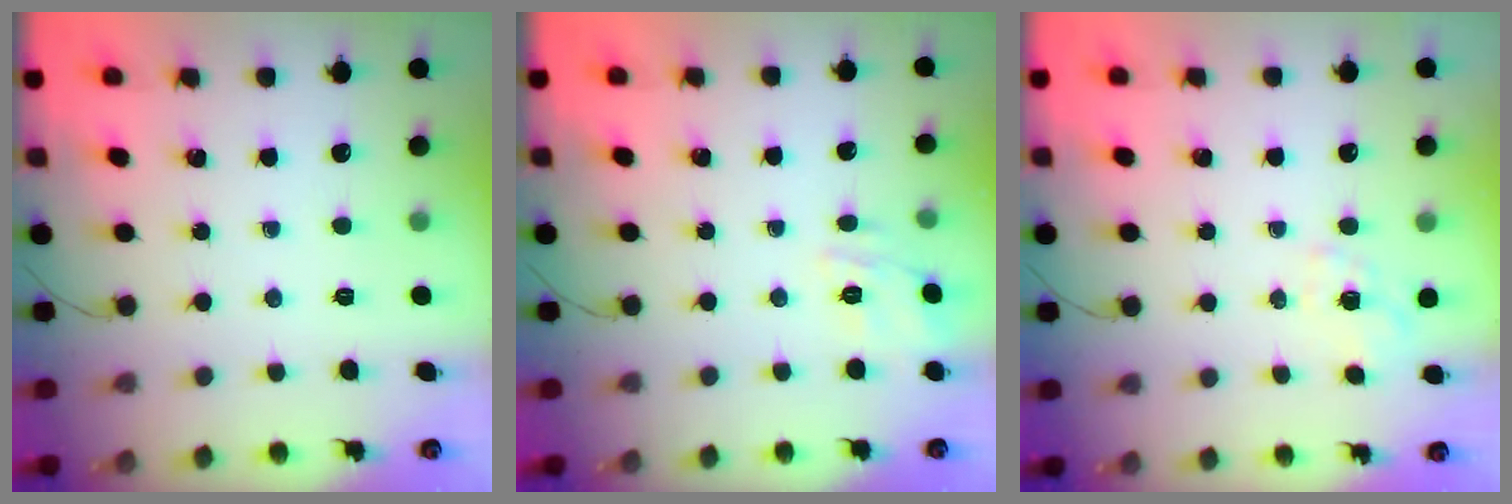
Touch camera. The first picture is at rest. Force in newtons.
{"total": 6.1, "press": 5.9, "slide": 1.6}
{"total": 2.1, "press": 1.7, "slide": 1.1}